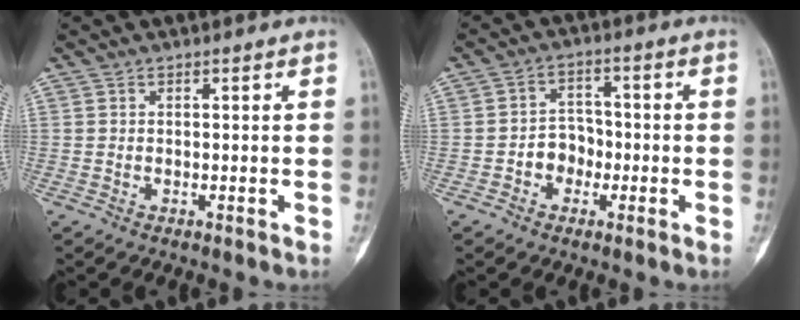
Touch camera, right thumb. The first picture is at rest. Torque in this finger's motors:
{"motor_torque": [0.66, 0.58, 0.45, -0.27, -0.01]}